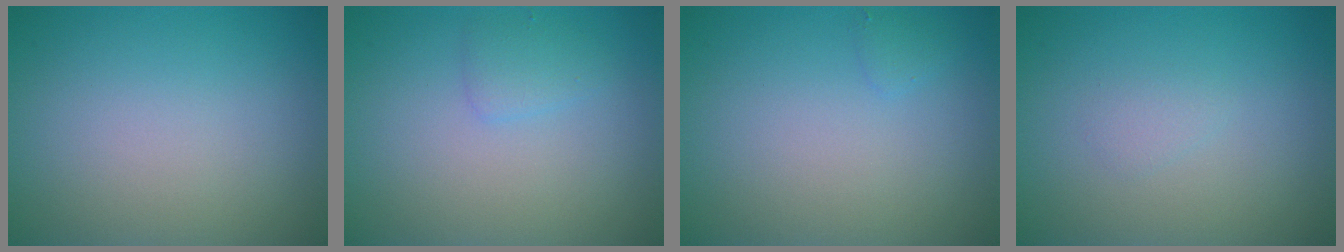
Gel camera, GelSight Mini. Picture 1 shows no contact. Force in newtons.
{"total": 1.3, "press": 1.3, "slide": 0.0}
{"total": 0.6, "press": 0.6, "slide": 0.0}
{"total": 0.7, "press": 0.7, "slide": 0.1}